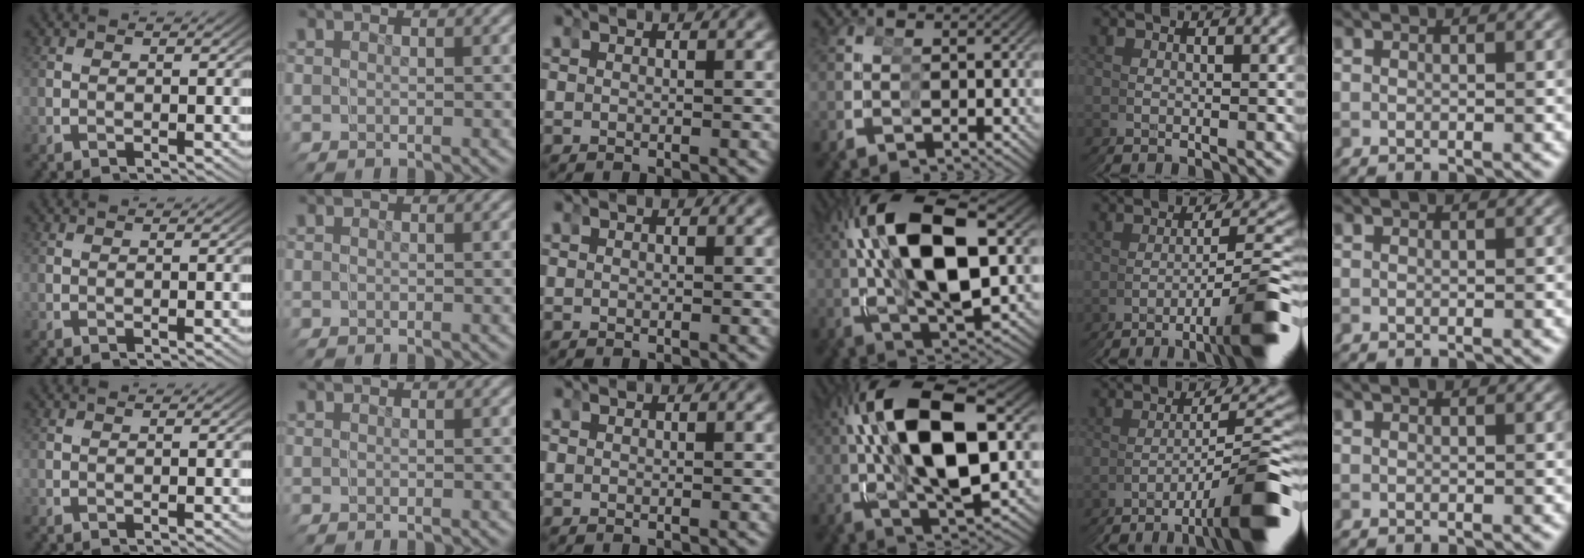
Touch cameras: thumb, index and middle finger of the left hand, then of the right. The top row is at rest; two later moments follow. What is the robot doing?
{"motion": "grasp_and_lifting", "object": "toy banana"}